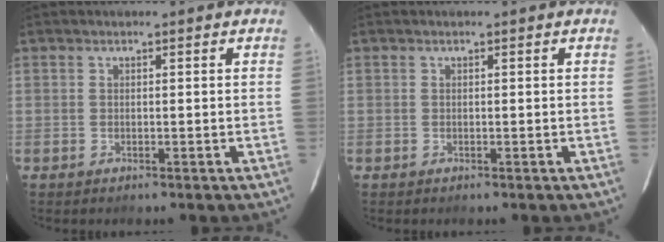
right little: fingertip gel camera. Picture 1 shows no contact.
{"total": 0.0}